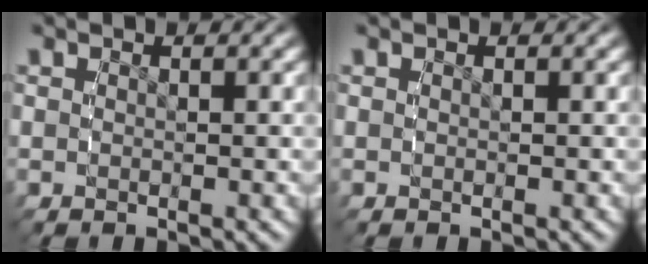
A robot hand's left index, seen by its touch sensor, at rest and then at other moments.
{"total": 0.0}